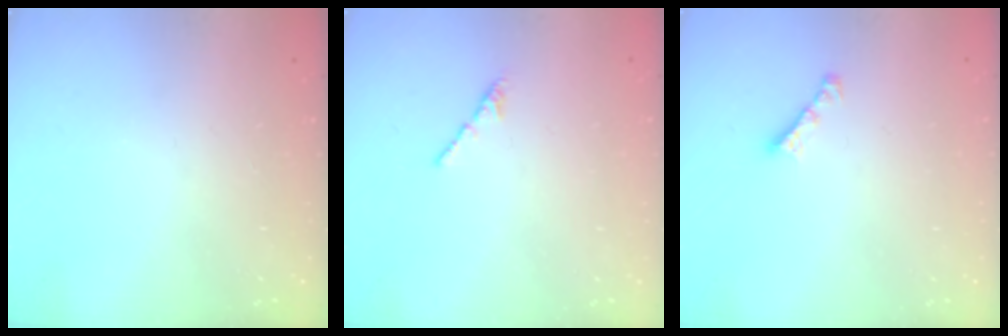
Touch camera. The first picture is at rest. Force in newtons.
{"total": 1.3, "press": 1.2, "slide": 0.4}
{"total": 1.7, "press": 1.6, "slide": 0.5}